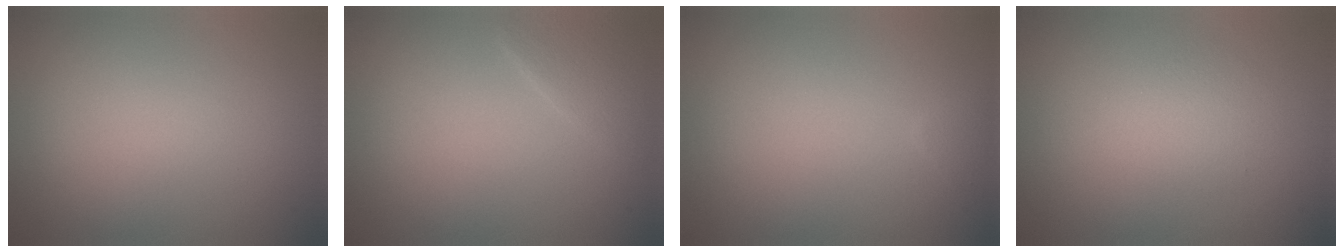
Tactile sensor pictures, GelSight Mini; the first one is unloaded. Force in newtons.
{"total": 2.1, "press": 2.1, "slide": 0.1}
{"total": 0.6, "press": 0.6, "slide": 0.1}
{"total": 1.7, "press": 1.7, "slide": 0.0}